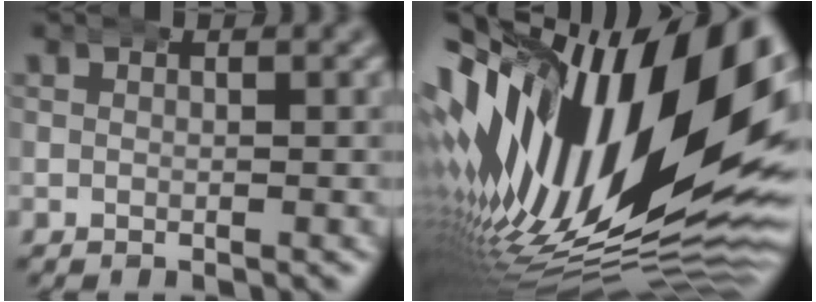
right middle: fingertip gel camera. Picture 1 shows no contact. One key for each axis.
{"total": 25.2, "fx": 0.3, "fy": 13.8, "fz": 21.1, "tx": -0.353, "ty": -0.010, "tz": 0.014}